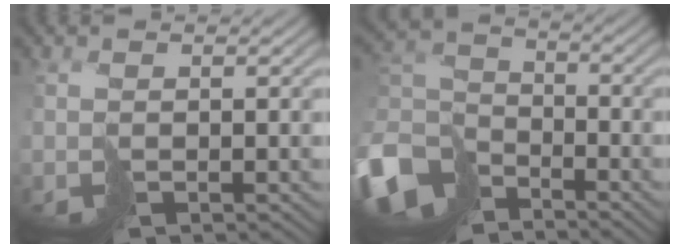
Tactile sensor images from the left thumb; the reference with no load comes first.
{"total": 11.1, "force": [-6.5, 7.3, 5.3], "torque": [-0.165, -0.022, -0.131]}